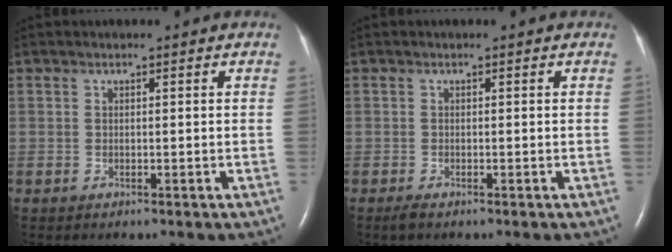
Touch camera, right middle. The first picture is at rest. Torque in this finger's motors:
{"motor_torque": [0.23, -0.08, -0.01, 0.02]}